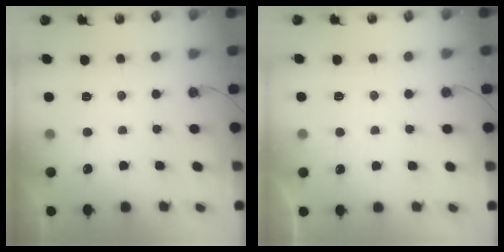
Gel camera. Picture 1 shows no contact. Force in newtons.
{"total": 2.0, "press": 2.0, "slide": 0.3}